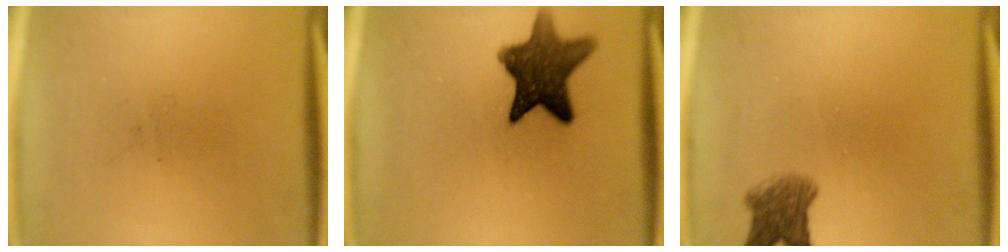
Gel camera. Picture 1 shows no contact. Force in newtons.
{"total": 11.5}
{"total": 4.5}